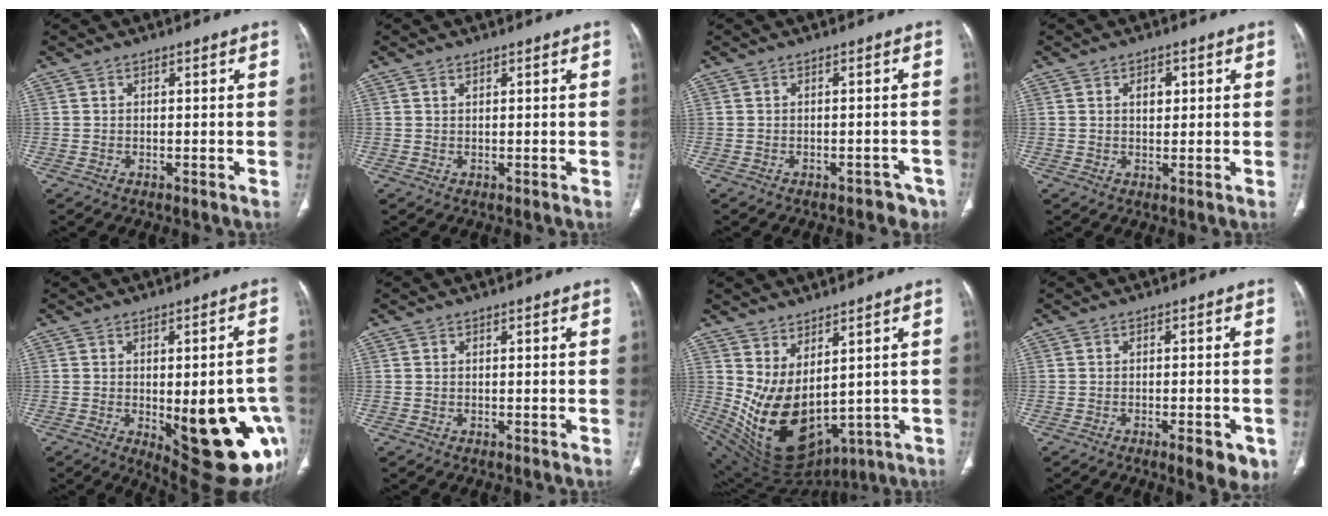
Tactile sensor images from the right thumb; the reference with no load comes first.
{"total": 0.8, "force": [0.5, 0.4, 0.4], "torque": [-0.008, -0.001, 0.010]}
{"total": 5.7, "force": [-4.5, 2.9, 2.0], "torque": [-0.015, 0.023, -0.043]}
{"total": 2.8, "force": [0.8, 1.8, 1.9], "torque": [-0.016, -0.001, 0.013]}
{"total": 21.9, "force": [-5.8, 8.2, 19.4], "torque": [-0.182, 0.002, -0.045]}
{"total": 0.0}
{"total": 15.3, "force": [2.3, 8.4, 12.6], "torque": [-0.217, -0.046, 0.084]}
{"total": 6.1, "force": [-3.0, 1.9, 5.0], "torque": [-0.055, 0.002, -0.034]}